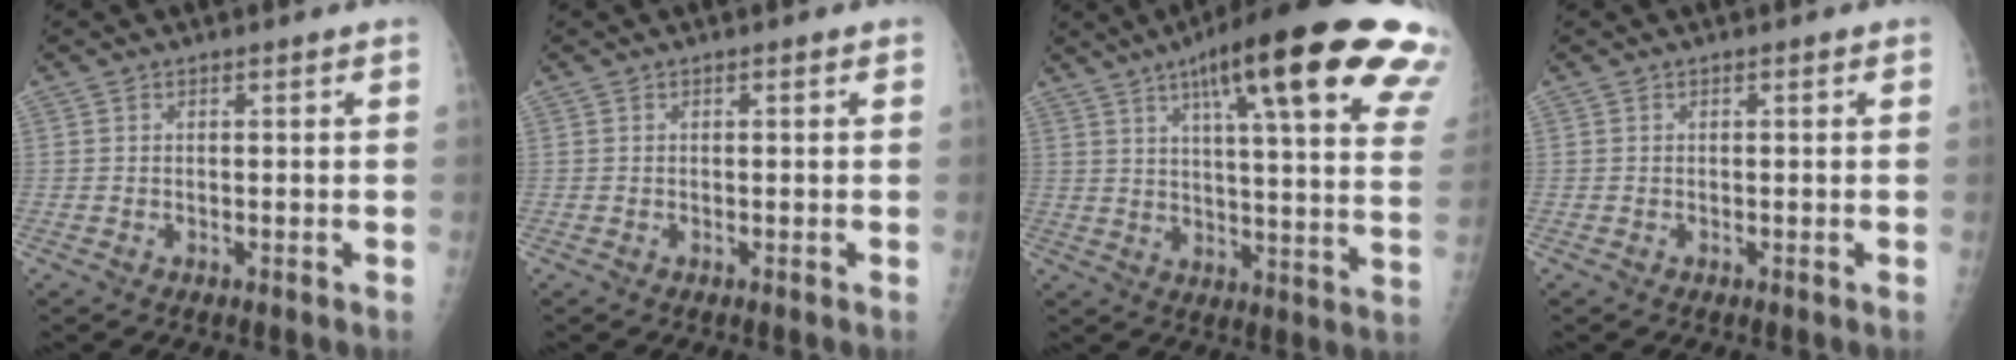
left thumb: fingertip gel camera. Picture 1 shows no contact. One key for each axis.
{"total": 0.0}
{"total": 28.8, "fx": 15.6, "fy": 5.7, "fz": 23.5, "tx": -0.281, "ty": -0.017, "tz": 0.207}
{"total": 0.0}